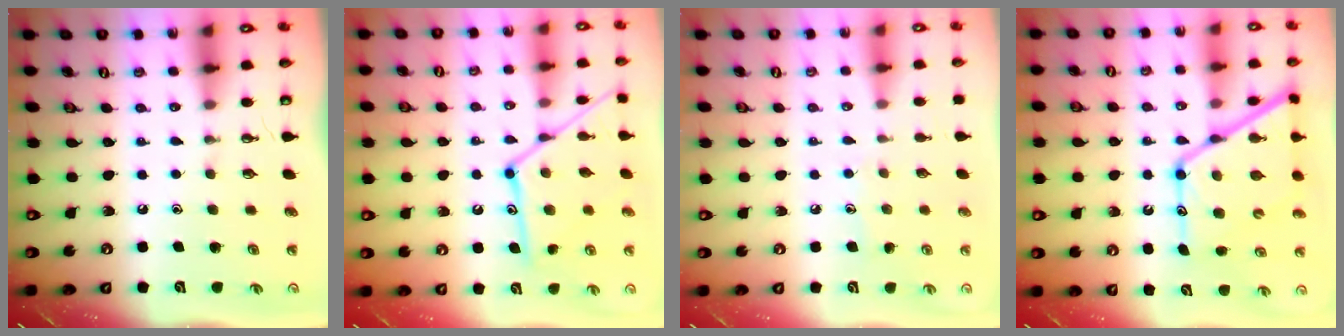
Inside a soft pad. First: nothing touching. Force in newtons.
{"total": 16.2, "press": 16.2, "slide": 1.2}
{"total": 5.2, "press": 5.2, "slide": 0.5}
{"total": 19.0, "press": 18.9, "slide": 1.7}